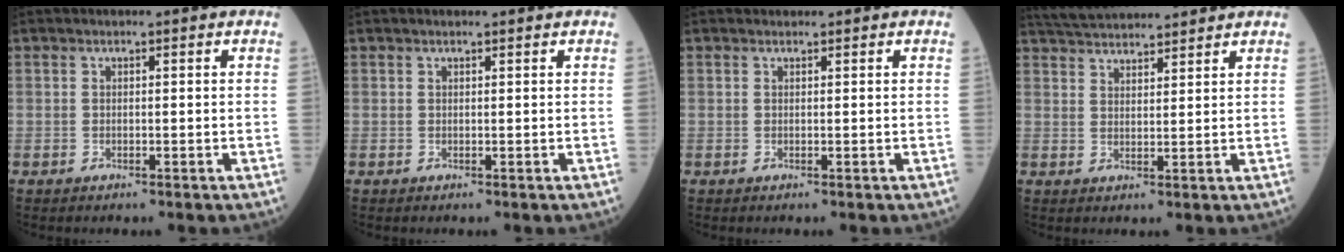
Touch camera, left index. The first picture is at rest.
{"total": 0.5, "force": [0.5, 0.1, 0.0], "torque": [-0.010, 0.006, 0.008]}
{"total": 0.6, "force": [0.6, 0.2, 0.0], "torque": [-0.009, 0.005, 0.011]}
{"total": 9.2, "force": [8.7, 1.0, 2.6], "torque": [-0.054, 0.030, 0.141]}